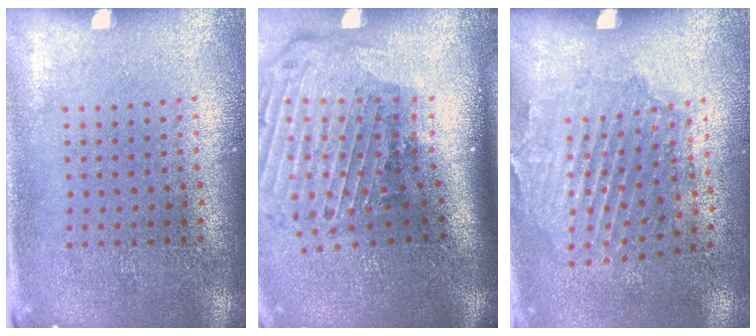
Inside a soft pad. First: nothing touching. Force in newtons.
{"total": 3.0, "press": 2.1, "slide": 2.2}
{"total": 1.8, "press": 1.5, "slide": 0.9}